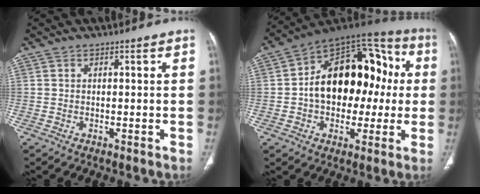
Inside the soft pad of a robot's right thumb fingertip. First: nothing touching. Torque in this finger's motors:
{"motor_torque": [1.50, 3.51, 1.60, -0.43, 0.16]}